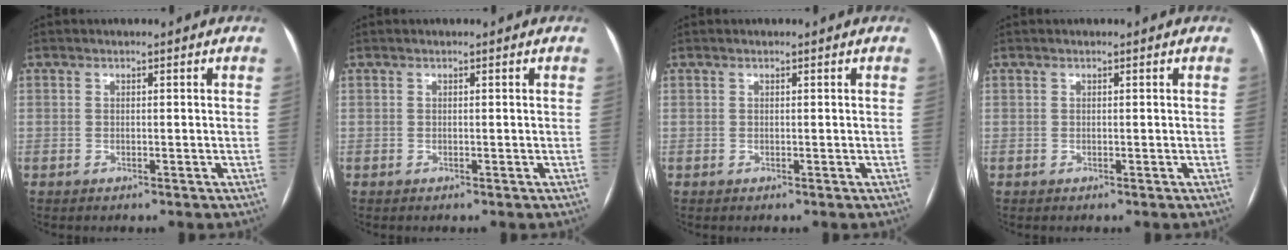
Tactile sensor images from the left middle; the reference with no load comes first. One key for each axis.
{"total": 0.0}
{"total": 0.0}
{"total": 0.0}